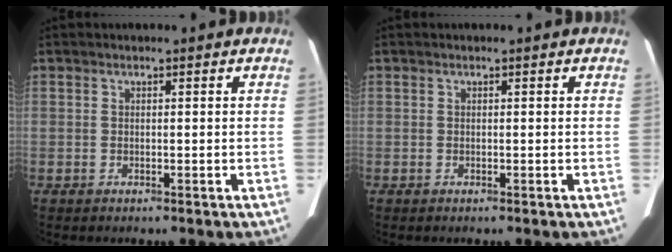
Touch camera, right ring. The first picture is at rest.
{"total": 0.0}